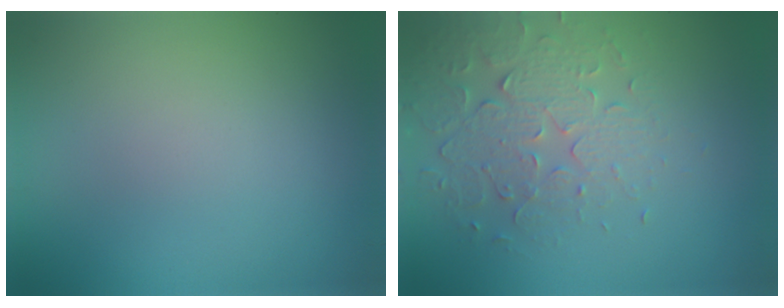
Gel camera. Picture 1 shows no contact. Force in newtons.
{"total": 3.9, "press": 3.6, "slide": 1.4}